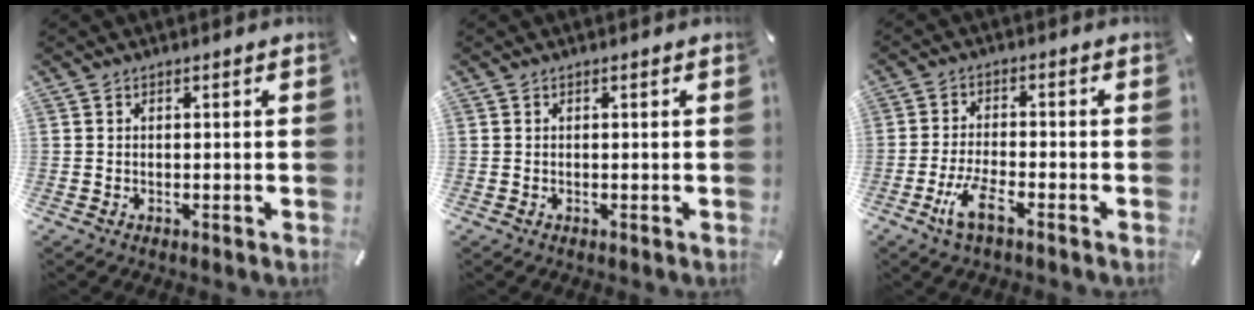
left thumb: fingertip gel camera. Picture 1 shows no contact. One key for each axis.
{"total": 0.0}
{"total": 7.0, "fx": -3.8, "fy": 2.1, "fz": 5.4, "tx": -0.116, "ty": 0.005, "tz": -0.070}